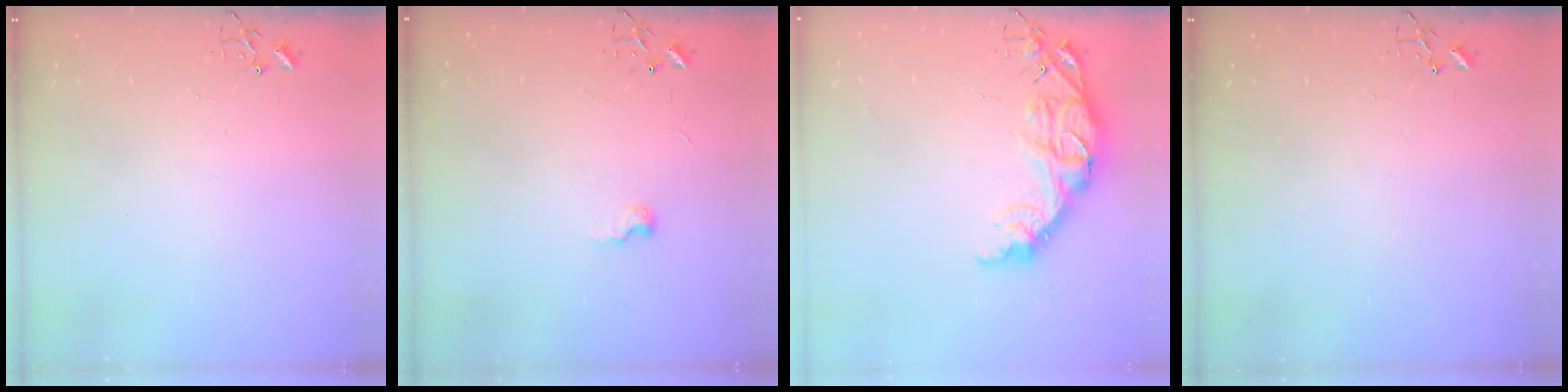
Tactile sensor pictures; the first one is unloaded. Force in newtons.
{"total": 5.9, "press": 5.9, "slide": 0.6}
{"total": 14.4, "press": 14.4, "slide": 1.1}
{"total": 0.0}